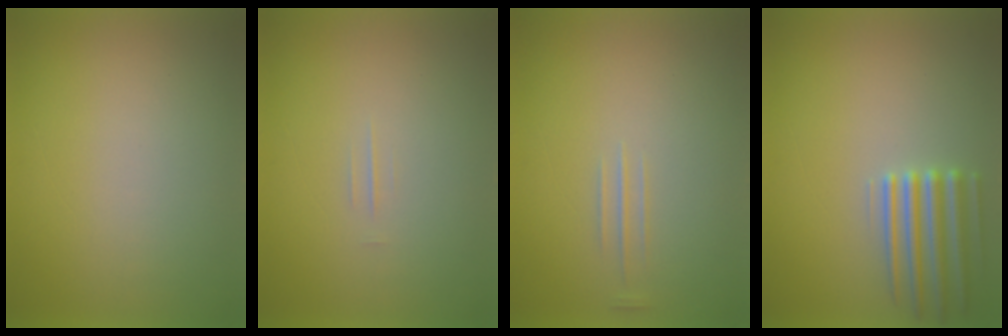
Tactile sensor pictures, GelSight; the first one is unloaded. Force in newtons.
{"total": 1.3}
{"total": 1.2}
{"total": 4.0}